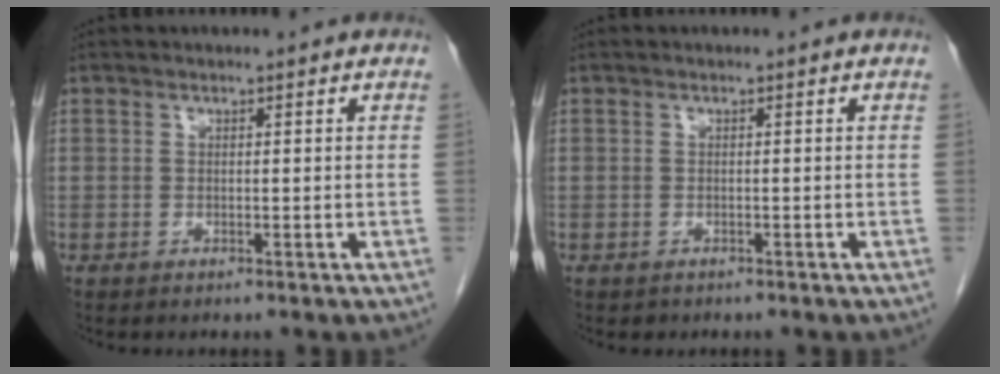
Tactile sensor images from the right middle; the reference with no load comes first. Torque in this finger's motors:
{"motor_torque": [-0.18, 0.16, -0.05, -0.01]}